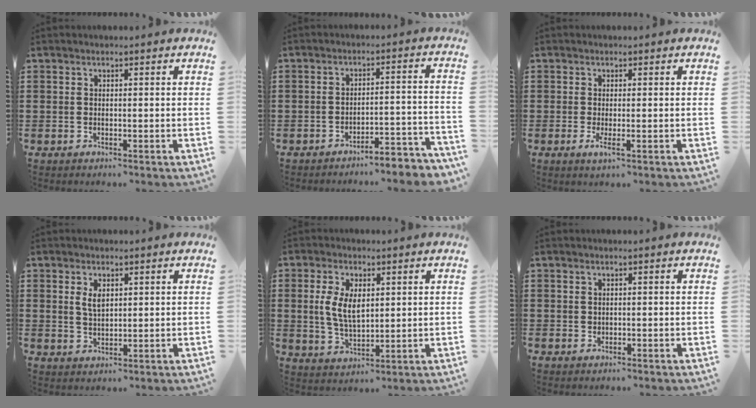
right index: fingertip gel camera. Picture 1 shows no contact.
{"total": 3.9, "force": [-3.7, -0.1, 1.1], "torque": [-0.023, -0.004, -0.078]}
{"total": 2.0, "force": [-0.6, 0.2, 1.9], "torque": [-0.041, -0.008, -0.013]}
{"total": 2.9, "force": [1.1, 1.5, 2.2], "torque": [-0.040, 0.002, 0.018]}
{"total": 6.6, "force": [1.1, 3.6, 5.4], "torque": [-0.118, 0.008, 0.017]}
{"total": 0.6, "force": [0.2, 0.5, 0.1], "torque": [-0.003, 0.004, 0.005]}